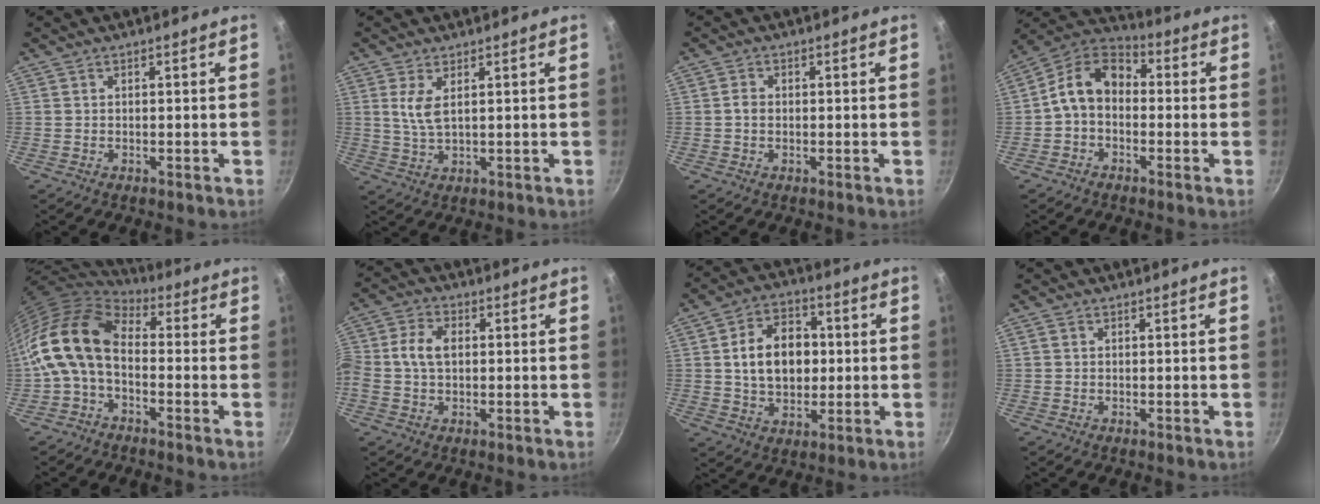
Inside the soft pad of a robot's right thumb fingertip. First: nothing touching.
{"total": 4.3, "force": [1.4, 1.7, 3.7], "torque": [-0.078, -0.010, 0.031]}
{"total": 1.9, "force": [-0.1, 1.5, 1.1], "torque": [-0.017, 0.007, -0.004]}
{"total": 10.5, "force": [-0.5, 7.6, 7.2], "torque": [-0.110, 0.044, -0.033]}
{"total": 13.1, "force": [-1.1, 8.2, 10.1], "torque": [-0.183, 0.028, -0.039]}
{"total": 6.8, "force": [0.3, 4.6, 5.0], "torque": [-0.099, 0.019, -0.007]}
{"total": 13.1, "force": [1.0, 9.5, 9.0], "torque": [-0.114, 0.013, 0.013]}
{"total": 0.6, "force": [0.1, 0.5, 0.2], "torque": [-0.002, 0.003, 0.000]}